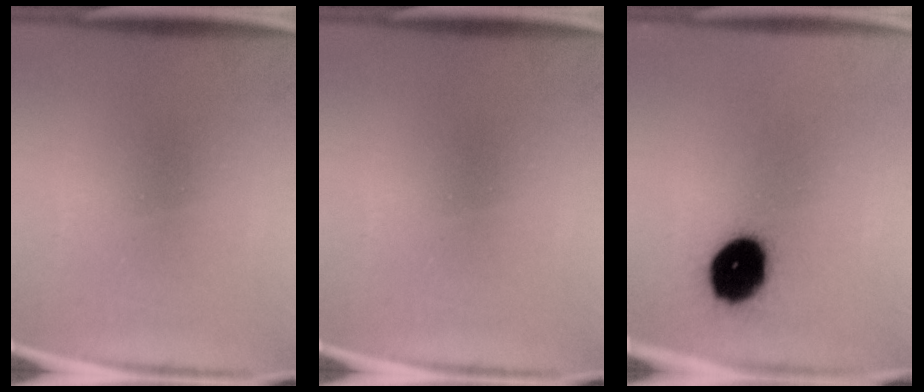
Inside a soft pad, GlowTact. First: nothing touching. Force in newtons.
{"total": 0.0}
{"total": 12.7}